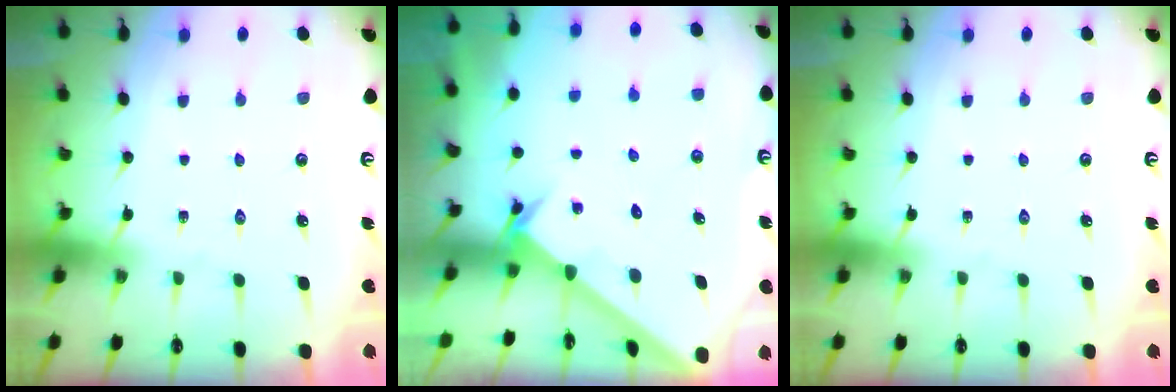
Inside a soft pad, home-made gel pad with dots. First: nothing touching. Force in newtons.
{"total": 2.1, "press": 2.1, "slide": 0.2}
{"total": 0.0}